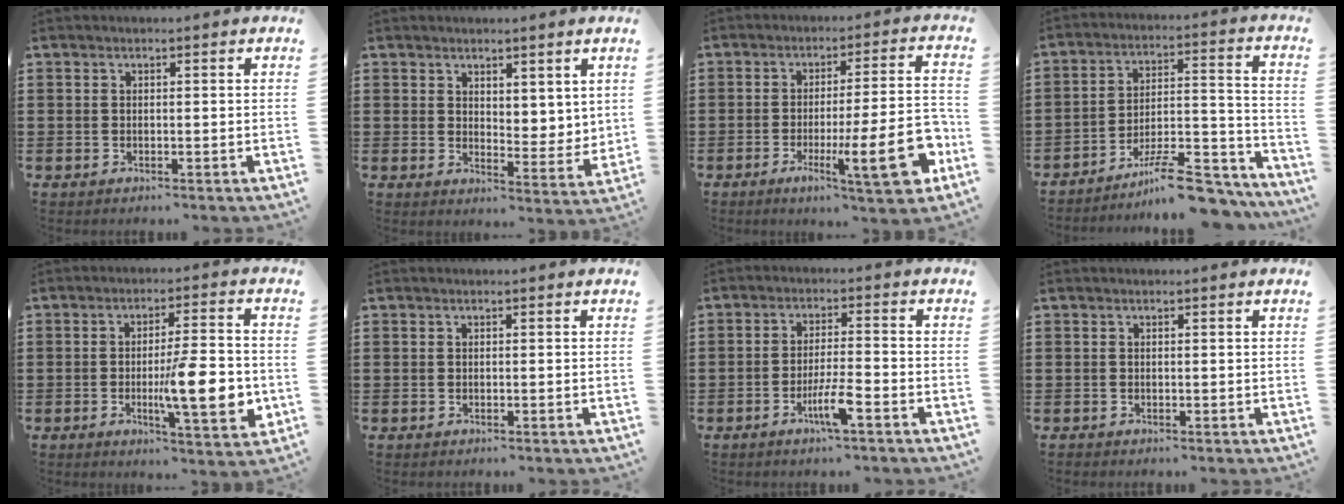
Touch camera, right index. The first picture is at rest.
{"total": 4.2, "force": [3.7, 1.9, 0.3], "torque": [-0.011, -0.011, 0.070]}
{"total": 15.0, "force": [-4.6, 2.6, 14.0], "torque": [-0.203, -0.005, -0.065]}
{"total": 12.3, "force": [-9.9, 2.5, 6.8], "torque": [-0.085, 0.050, -0.177]}
{"total": 11.6, "force": [-2.0, 2.5, 11.1], "torque": [-0.164, -0.013, -0.032]}
{"total": 0.0}
{"total": 5.2, "force": [-2.7, 0.4, 4.5], "torque": [-0.086, -0.010, -0.049]}
{"total": 0.0}